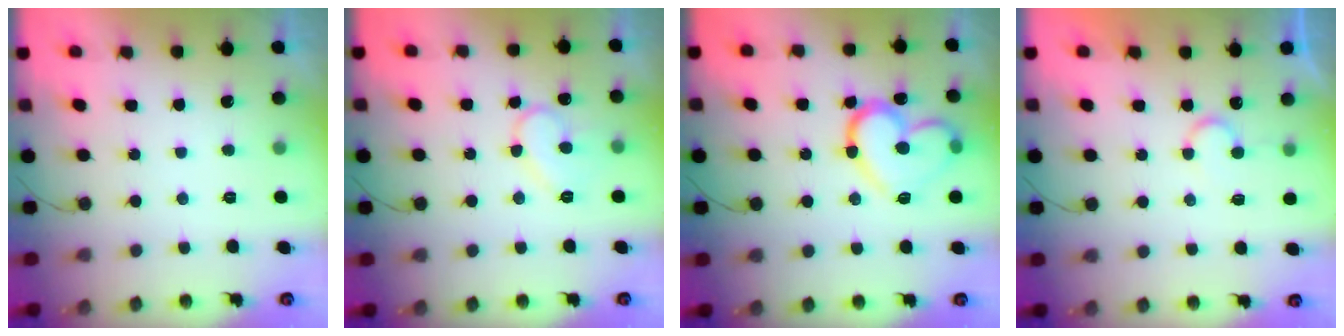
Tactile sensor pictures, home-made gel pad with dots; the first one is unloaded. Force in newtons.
{"total": 10.5, "press": 10.5, "slide": 1.0}
{"total": 16.9, "press": 16.9, "slide": 0.9}
{"total": 5.9, "press": 5.9, "slide": 0.4}